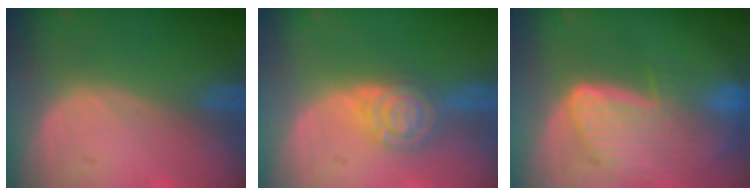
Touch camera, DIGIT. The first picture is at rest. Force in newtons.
{"total": 6.2, "press": 6.2, "slide": 0.4}
{"total": 9.4, "press": 8.1, "slide": 4.8}